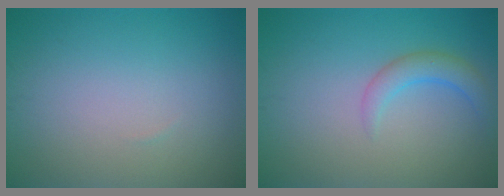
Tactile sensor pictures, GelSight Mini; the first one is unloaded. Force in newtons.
{"total": 2.3, "press": 2.3, "slide": 0.2}